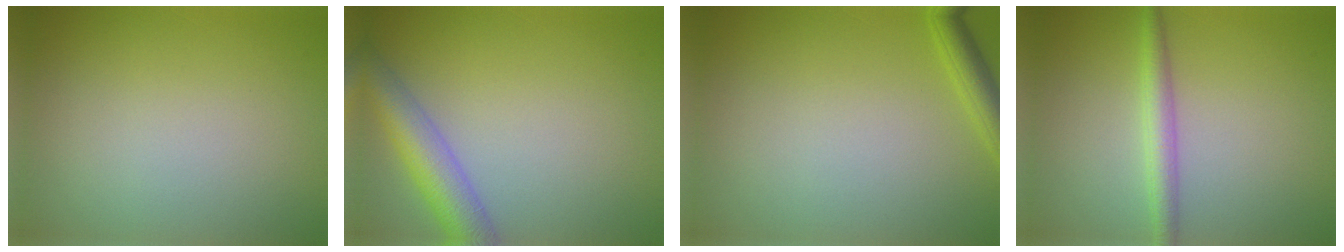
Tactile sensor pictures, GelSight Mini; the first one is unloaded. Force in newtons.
{"total": 5.0, "press": 5.0, "slide": 0.3}
{"total": 2.1, "press": 2.1, "slide": 0.1}
{"total": 2.4, "press": 2.4, "slide": 0.1}